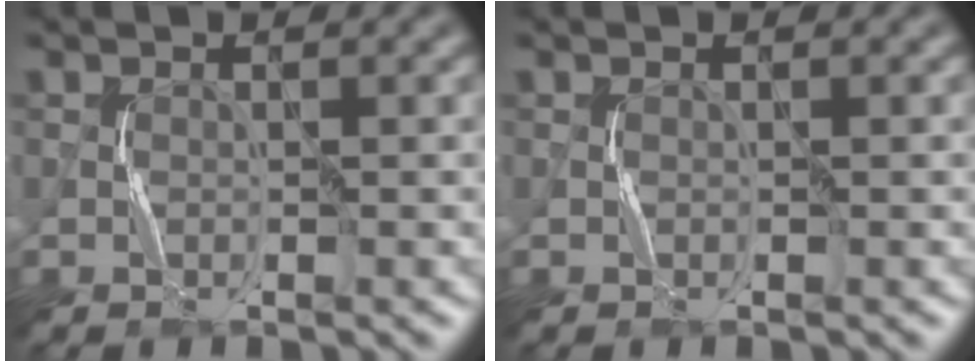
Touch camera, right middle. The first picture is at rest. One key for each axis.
{"total": 0.0}